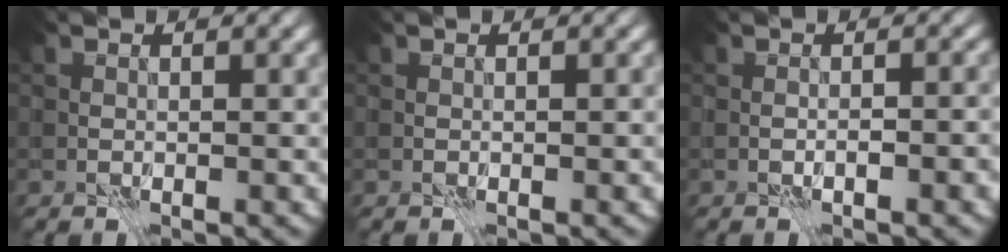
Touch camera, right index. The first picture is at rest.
{"total": 0.0}
{"total": 1.9, "force": [-0.8, 0.5, 1.6], "torque": [-0.027, 0.006, -0.013]}